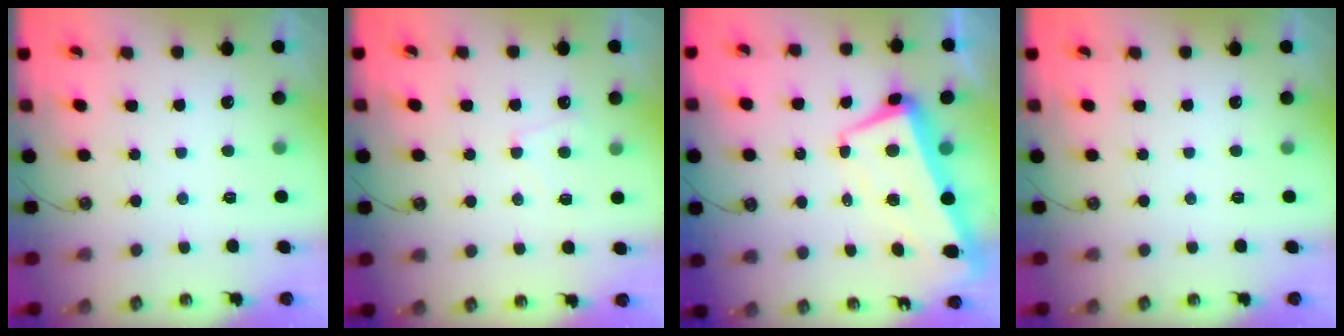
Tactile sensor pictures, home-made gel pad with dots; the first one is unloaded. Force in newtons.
{"total": 1.3, "press": 1.2, "slide": 0.6}
{"total": 6.2, "press": 5.9, "slide": 1.9}
{"total": 0.0}